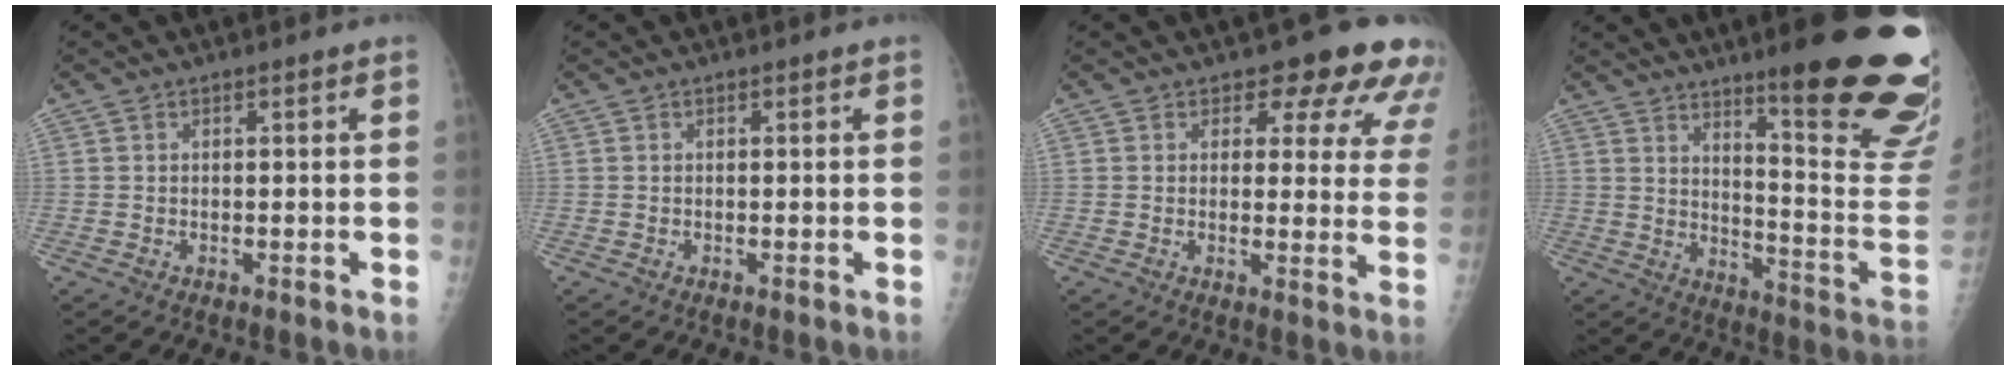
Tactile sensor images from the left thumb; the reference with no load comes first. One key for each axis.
{"total": 0.0}
{"total": 12.6, "fx": 9.6, "fy": 5.9, "fz": 5.6, "tx": -0.008, "ty": -0.047, "tz": 0.084}
{"total": 24.6, "fx": 15.3, "fy": 3.4, "fz": 19.0, "tx": -0.205, "ty": -0.101, "tz": 0.216}